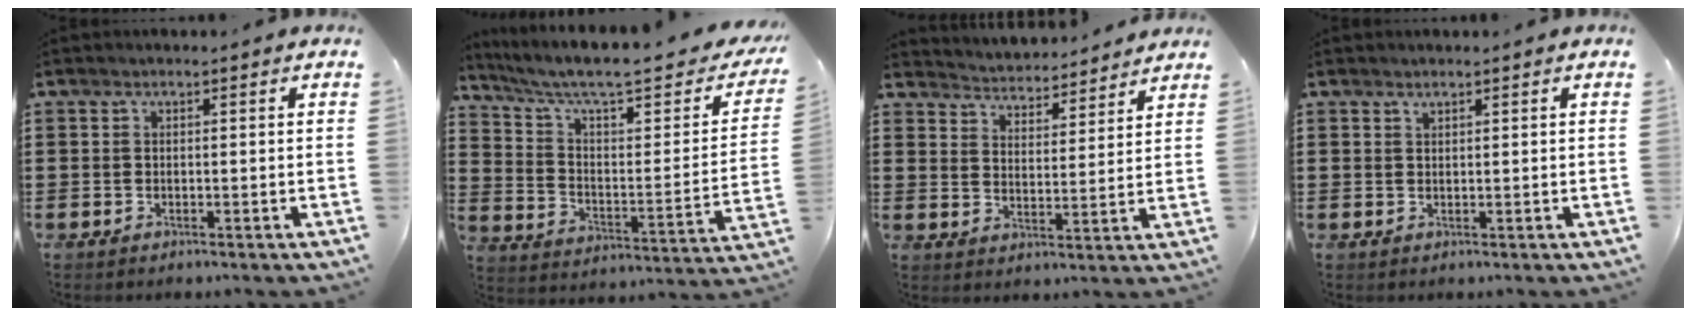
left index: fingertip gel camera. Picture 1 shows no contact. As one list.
[{"total": 8.1, "force": [5.9, 1.4, 5.4], "torque": [-0.120, -0.044, 0.093]}, {"total": 3.8, "force": [3.7, 0.2, -0.7], "torque": [-0.006, -0.025, 0.064]}, {"total": 0.7, "force": [0.6, 0.1, 0.3], "torque": [-0.008, -0.002, 0.013]}]